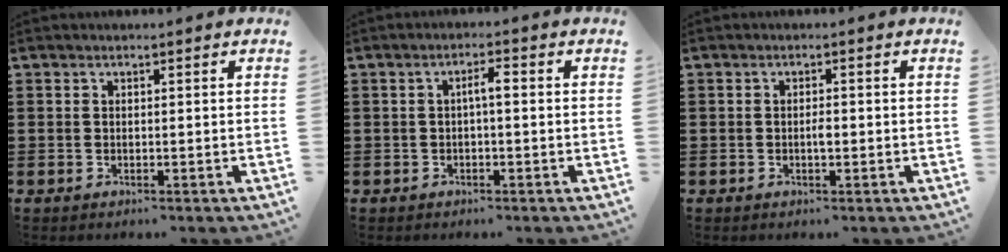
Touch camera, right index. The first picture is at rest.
{"total": 2.1, "force": [-0.1, 0.4, 2.0], "torque": [-0.040, 0.006, -0.005]}
{"total": 1.4, "force": [-0.3, 0.5, 1.3], "torque": [-0.027, 0.000, -0.005]}